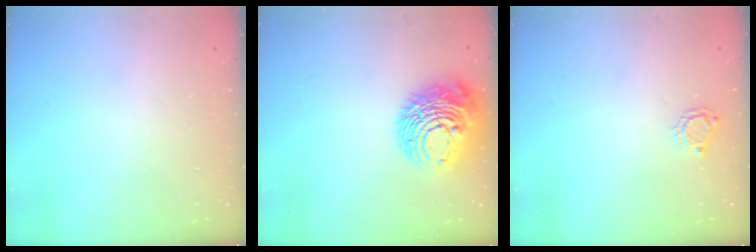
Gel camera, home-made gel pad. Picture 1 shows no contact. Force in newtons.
{"total": 13.5, "press": 13.4, "slide": 1.3}
{"total": 3.9, "press": 3.9, "slide": 0.4}